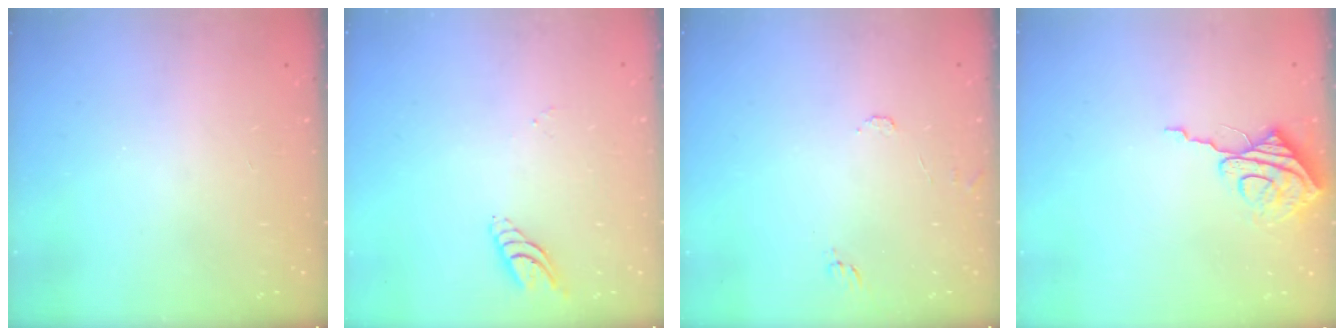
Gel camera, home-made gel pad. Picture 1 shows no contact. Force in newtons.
{"total": 7.8, "press": 7.8, "slide": 0.6}
{"total": 5.6, "press": 5.6, "slide": 0.5}
{"total": 8.5, "press": 8.4, "slide": 0.6}